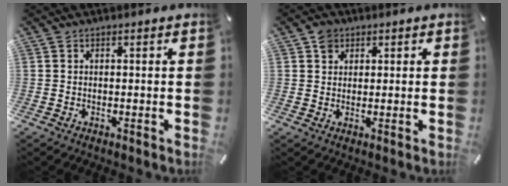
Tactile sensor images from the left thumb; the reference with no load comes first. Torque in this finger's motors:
{"motor_torque": [0.20, -0.02, 0.04, -0.47, -0.01]}